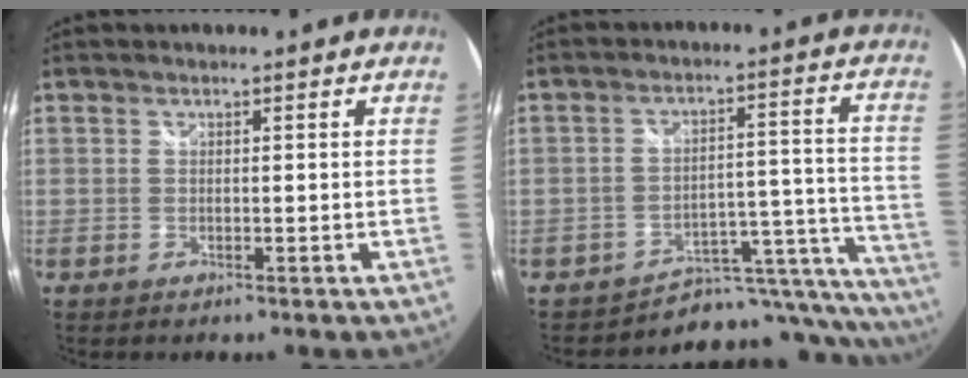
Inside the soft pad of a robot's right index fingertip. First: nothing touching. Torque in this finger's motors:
{"motor_torque": [-1.23, -0.15, -0.87, -0.21]}